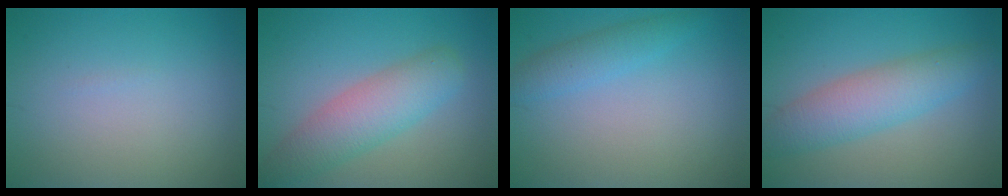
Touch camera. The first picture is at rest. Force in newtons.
{"total": 5.0, "press": 5.0, "slide": 0.3}
{"total": 2.3, "press": 2.3, "slide": 0.0}
{"total": 5.0, "press": 5.0, "slide": 0.1}